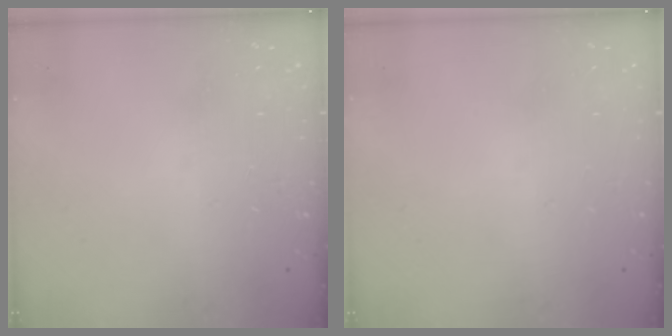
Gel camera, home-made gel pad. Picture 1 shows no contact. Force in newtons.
{"total": 0.0}